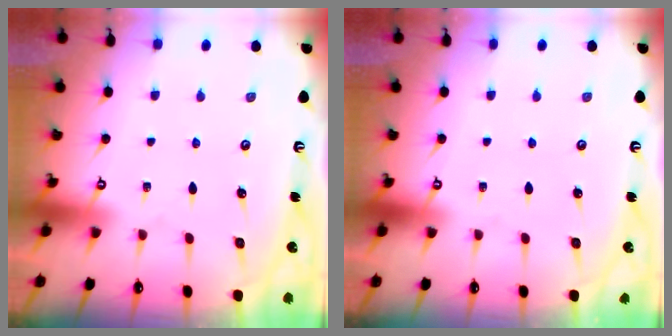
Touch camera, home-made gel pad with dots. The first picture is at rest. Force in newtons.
{"total": 0.0}